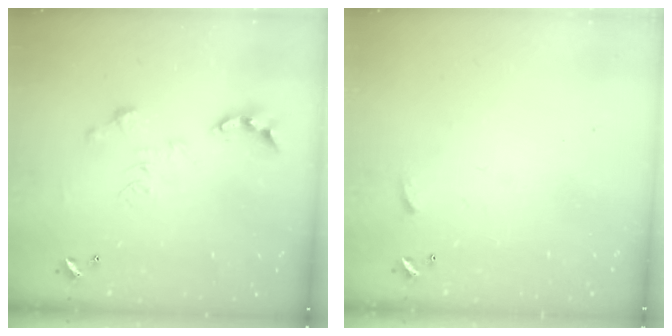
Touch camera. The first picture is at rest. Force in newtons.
{"total": 4.3, "press": 4.3, "slide": 0.5}